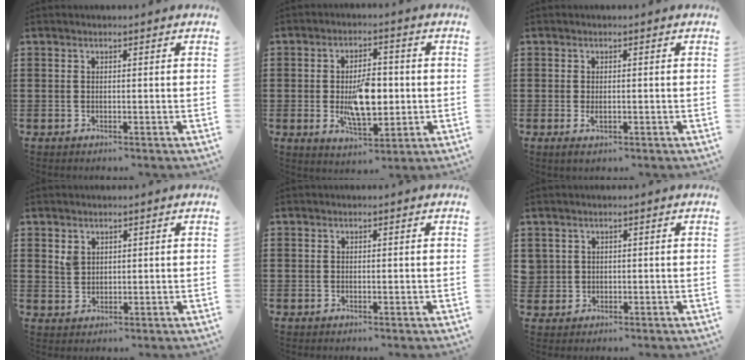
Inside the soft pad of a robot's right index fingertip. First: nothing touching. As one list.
[{"total": 8.7, "force": [-0.7, 4.3, 7.5], "torque": [-0.130, 0.000, -0.016]}, {"total": 1.4, "force": [-0.3, 0.5, 1.3], "torque": [-0.025, -0.002, -0.005]}, {"total": 2.2, "force": [1.4, 1.5, 0.6], "torque": [-0.017, 0.004, 0.027]}, {"total": 0.0}, {"total": 1.5, "force": [0.6, 1.4, 0.0], "torque": [-0.008, 0.007, 0.011]}]